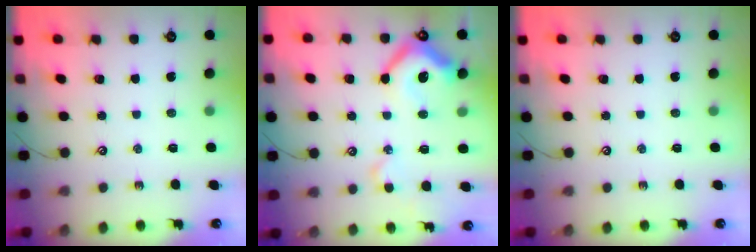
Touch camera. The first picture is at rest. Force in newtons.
{"total": 10.8, "press": 10.6, "slide": 1.9}
{"total": 0.0}